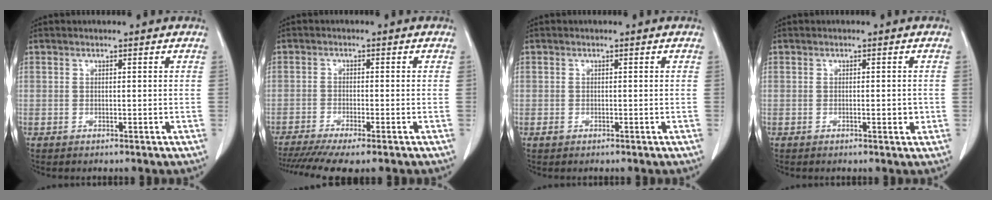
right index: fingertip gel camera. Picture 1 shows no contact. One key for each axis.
{"total": 10.1, "fx": -8.0, "fy": 0.7, "fz": 6.1, "tx": -0.092, "ty": -0.014, "tz": -0.126}
{"total": 0.6, "fx": -0.3, "fy": 0.5, "fz": 0.2, "tx": -0.004, "ty": 0.002, "tz": -0.005}
{"total": 1.6, "fx": -0.4, "fy": 0.6, "fz": 1.4, "tx": -0.020, "ty": 0.000, "tz": -0.004}